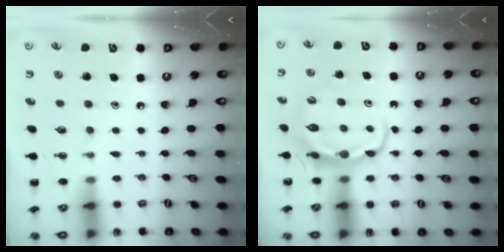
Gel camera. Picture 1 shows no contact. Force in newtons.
{"total": 6.2, "press": 6.1, "slide": 0.9}